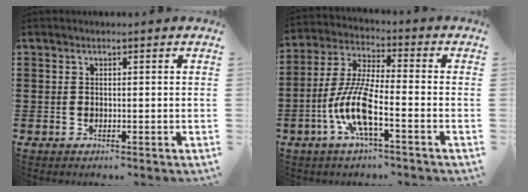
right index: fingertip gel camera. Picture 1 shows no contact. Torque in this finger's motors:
{"motor_torque": [2.14, 0.00, 1.05, 0.21]}